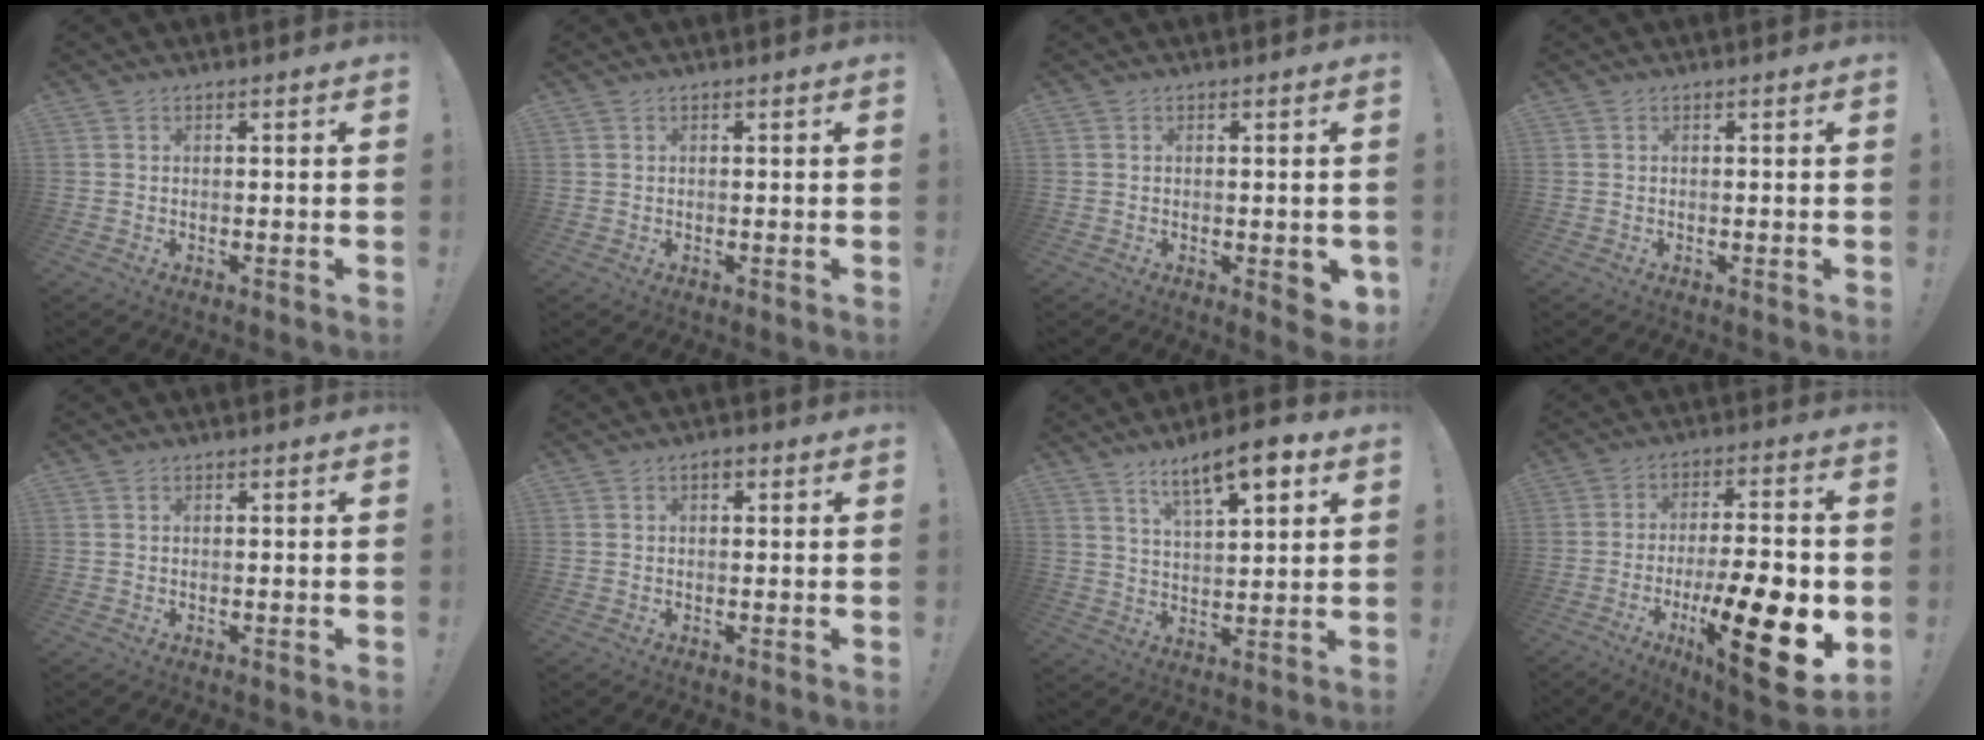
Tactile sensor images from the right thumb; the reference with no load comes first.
{"total": 0.0}
{"total": 3.9, "force": [-0.6, 1.6, 3.5], "torque": [-0.037, -0.003, -0.004]}
{"total": 0.0}
{"total": 0.0}
{"total": 1.5, "force": [0.4, 0.9, 1.1], "torque": [-0.015, 0.002, 0.005]}
{"total": 11.3, "force": [7.2, 3.3, 8.0], "torque": [-0.130, -0.031, 0.121]}
{"total": 21.9, "force": [-6.7, 6.2, 20.0], "torque": [-0.305, 0.024, -0.096]}